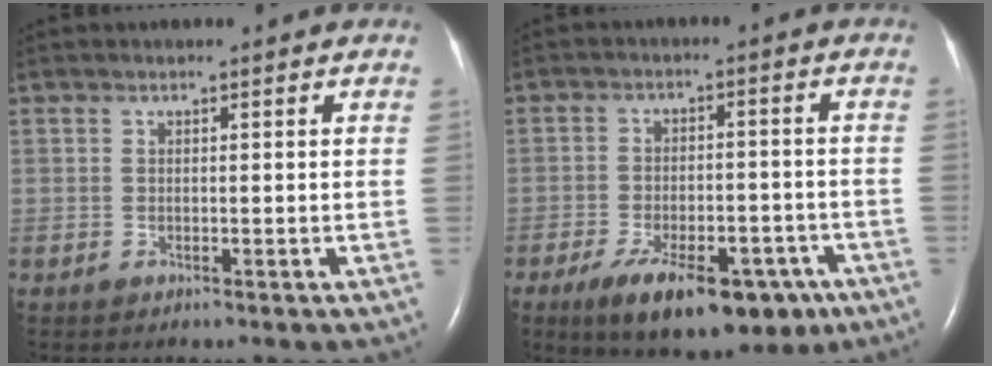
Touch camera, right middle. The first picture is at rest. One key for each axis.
{"total": 16.0, "fx": -9.7, "fy": 7.0, "fz": 10.6, "tx": -0.148, "ty": -0.004, "tz": -0.139}